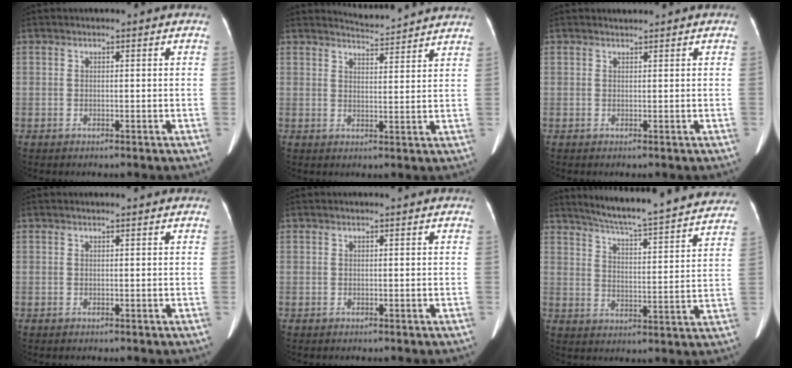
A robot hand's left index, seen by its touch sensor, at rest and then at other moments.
{"total": 6.5, "force": [6.5, -0.3, 0.4], "torque": [-0.018, 0.005, 0.079]}
{"total": 0.5, "force": [0.5, 0.0, -0.1], "torque": [-0.008, 0.003, 0.010]}
{"total": 0.6, "force": [0.6, 0.0, 0.2], "torque": [-0.006, 0.005, 0.005]}
{"total": 0.0}
{"total": 23.8, "force": [21.7, 1.9, 9.6], "torque": [-0.149, -0.032, 0.278]}